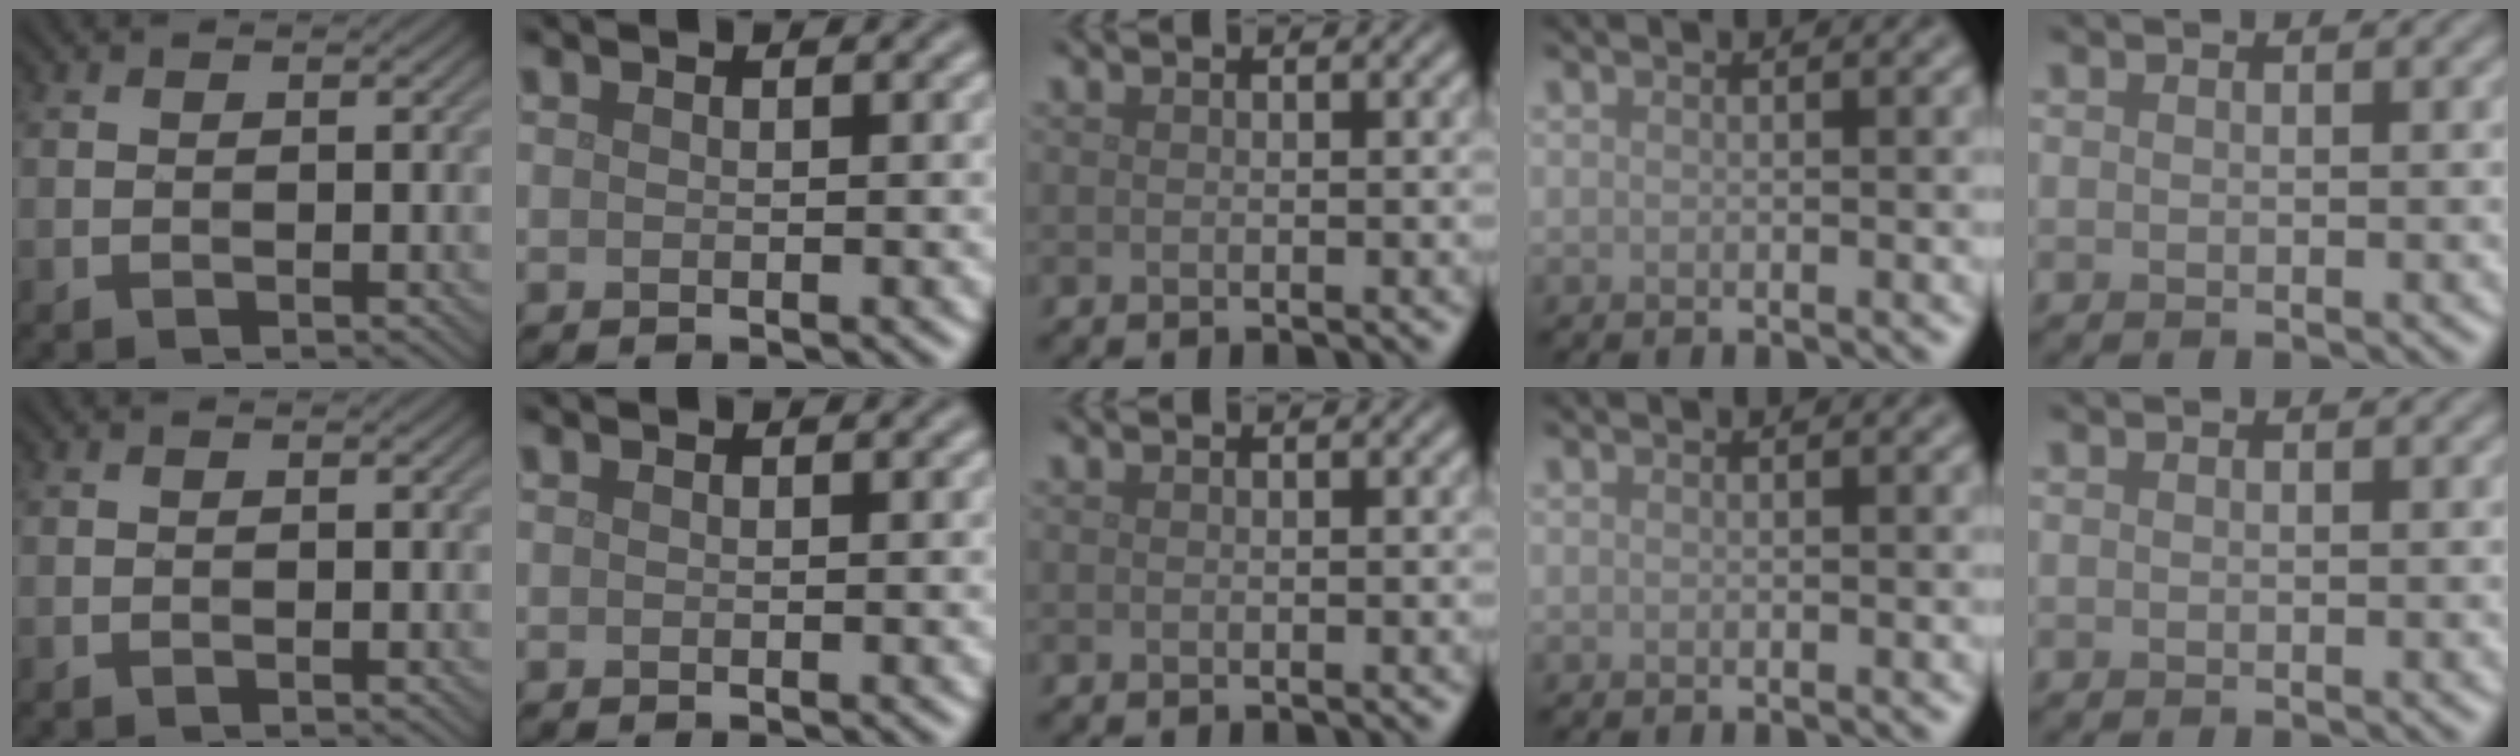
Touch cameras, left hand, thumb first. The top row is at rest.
{}